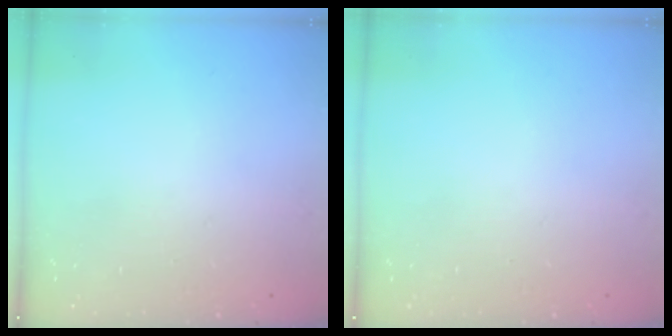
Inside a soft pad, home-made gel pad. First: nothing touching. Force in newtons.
{"total": 0.0}